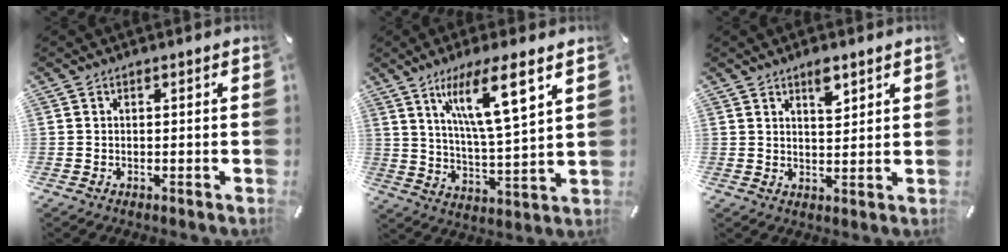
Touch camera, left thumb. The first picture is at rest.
{"total": 14.0, "force": [8.4, 2.6, 10.9], "torque": [-0.200, -0.026, 0.135]}
{"total": 4.9, "force": [3.3, 2.1, 3.0], "torque": [-0.034, -0.018, 0.052]}